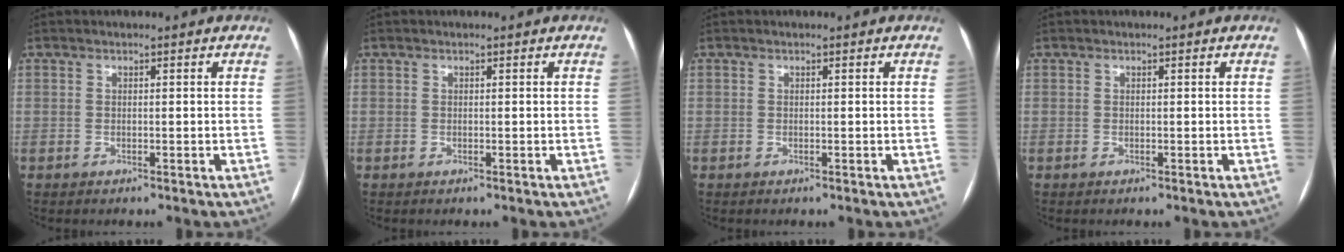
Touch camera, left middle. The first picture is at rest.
{"total": 0.0}
{"total": 0.0}
{"total": 0.0}